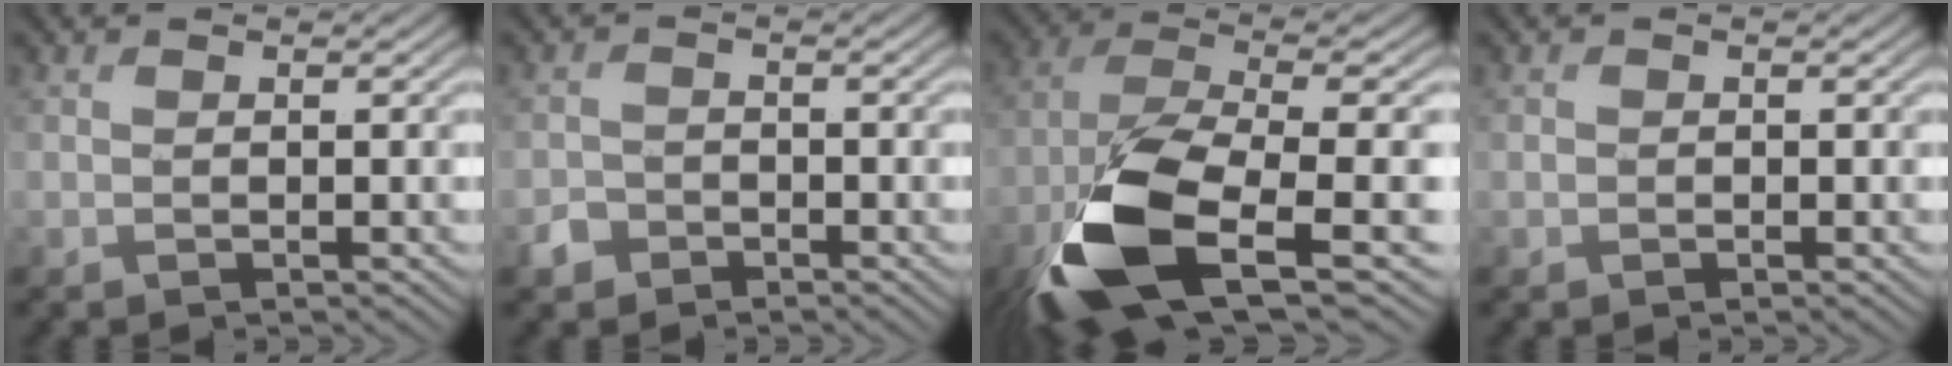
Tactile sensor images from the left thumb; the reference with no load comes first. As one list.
[{"total": 2.3, "force": [-1.6, 1.5, 0.4], "torque": [-0.008, -0.004, -0.038]}, {"total": 14.3, "force": [-5.5, 5.6, 12.0], "torque": [-0.260, -0.035, -0.102]}, {"total": 0.6, "force": [-0.2, 0.5, 0.1], "torque": [0.000, -0.005, -0.006]}]